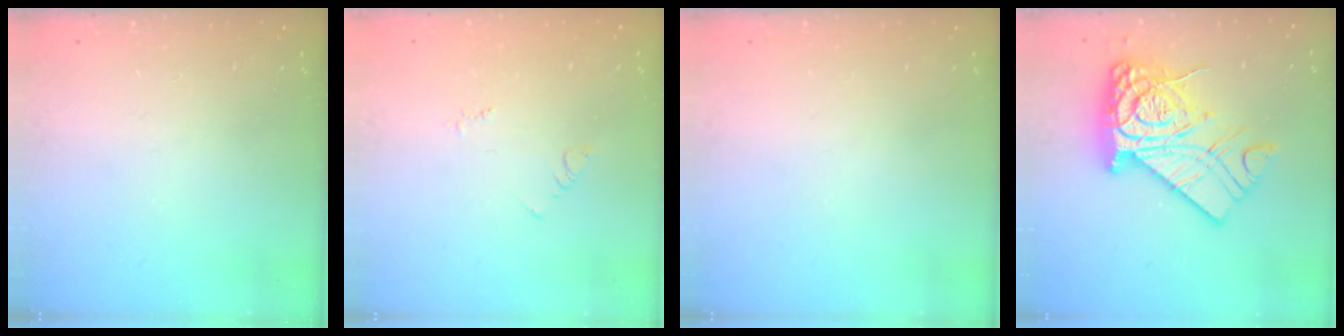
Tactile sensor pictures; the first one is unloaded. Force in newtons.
{"total": 2.9, "press": 2.9, "slide": 0.4}
{"total": 0.0}
{"total": 18.8, "press": 18.7, "slide": 1.5}